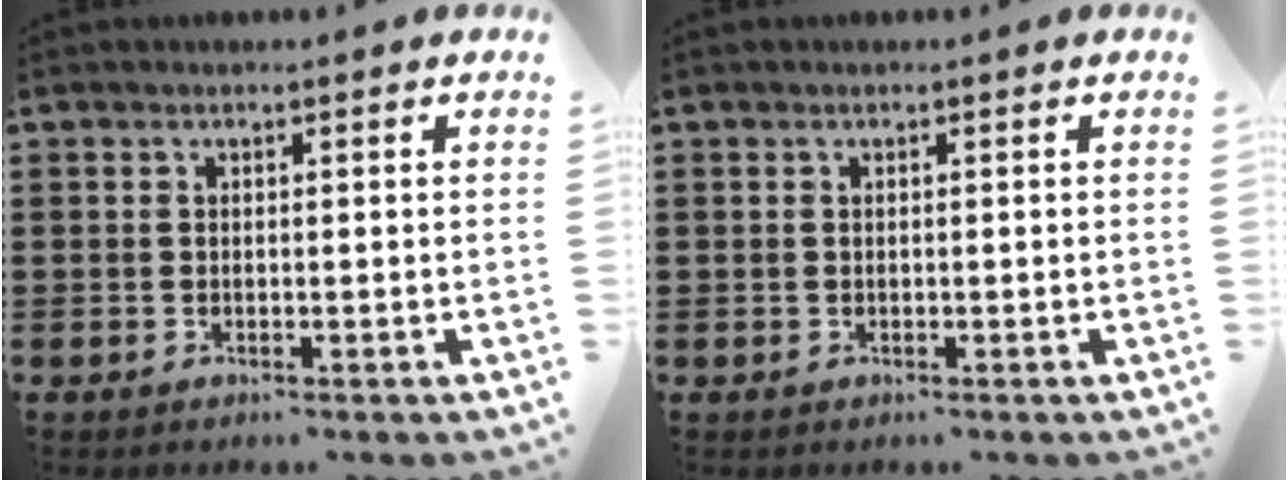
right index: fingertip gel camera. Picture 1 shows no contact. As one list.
[{"total": 0.0}]